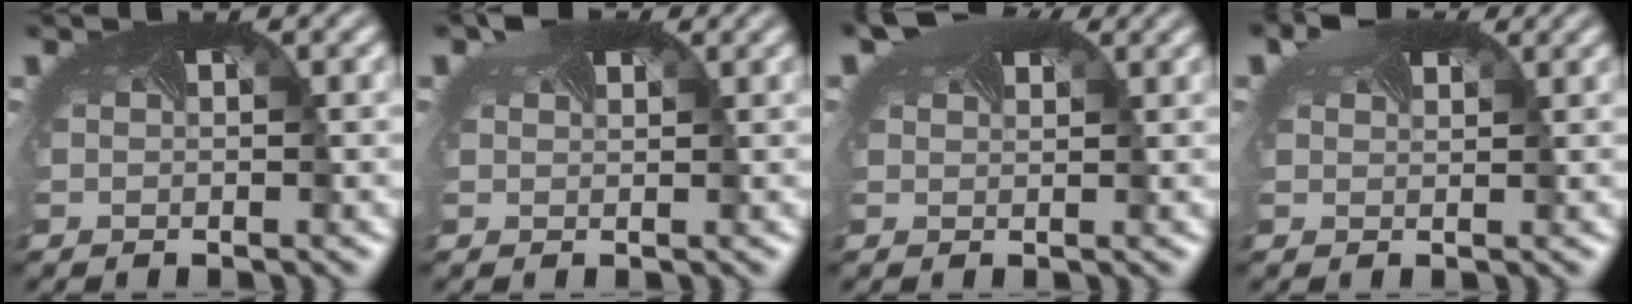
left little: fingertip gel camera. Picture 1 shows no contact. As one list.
[{"total": 1.5, "force": [1.3, 0.6, 0.5], "torque": [-0.012, 0.001, 0.019]}, {"total": 4.4, "force": [3.3, 2.0, 2.3], "torque": [-0.037, 0.015, 0.041]}, {"total": 2.0, "force": [1.6, 0.9, 0.8], "torque": [-0.018, 0.006, 0.027]}]